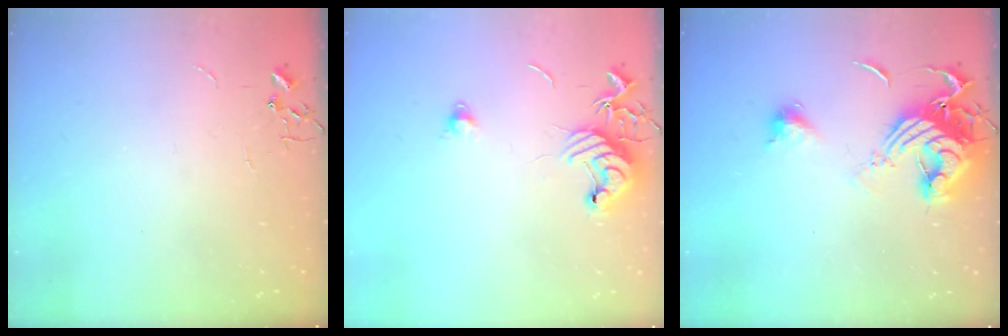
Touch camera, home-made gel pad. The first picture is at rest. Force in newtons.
{"total": 11.3, "press": 11.2, "slide": 1.1}
{"total": 15.4, "press": 15.3, "slide": 1.6}